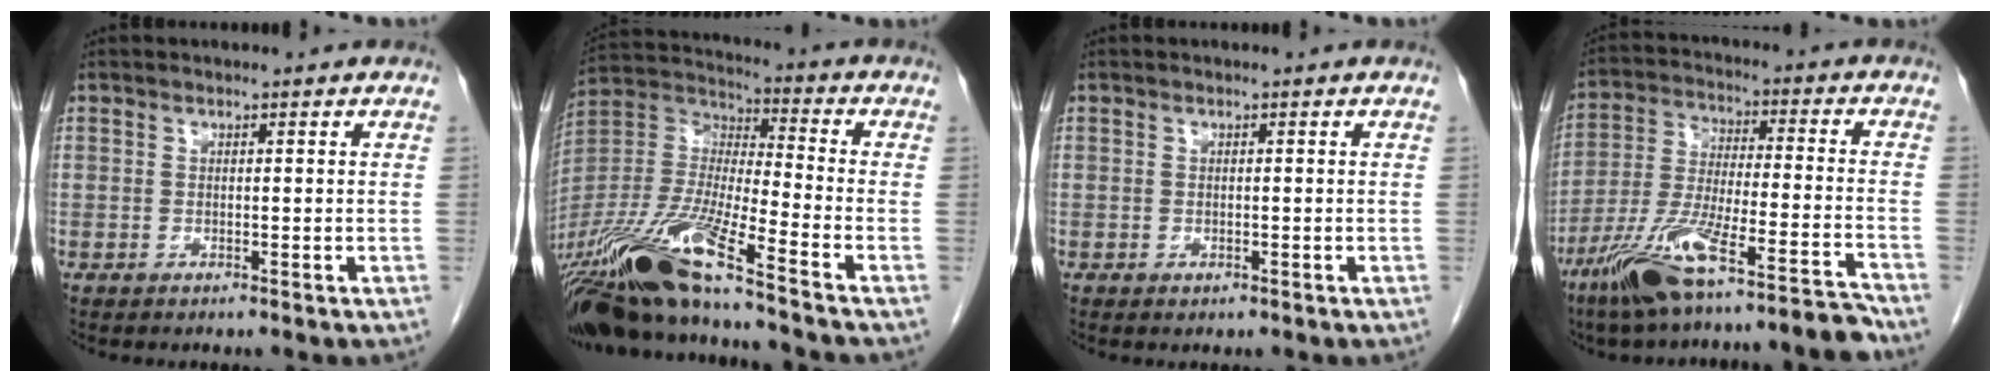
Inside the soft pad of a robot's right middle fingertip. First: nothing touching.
{"total": 18.7, "force": [-13.9, -0.1, 12.4], "torque": [-0.282, -0.025, -0.265]}
{"total": 0.5, "force": [0.2, 0.1, -0.4], "torque": [0.005, 0.000, 0.006]}
{"total": 15.8, "force": [-12.5, 0.2, 9.6], "torque": [-0.184, -0.006, -0.217]}